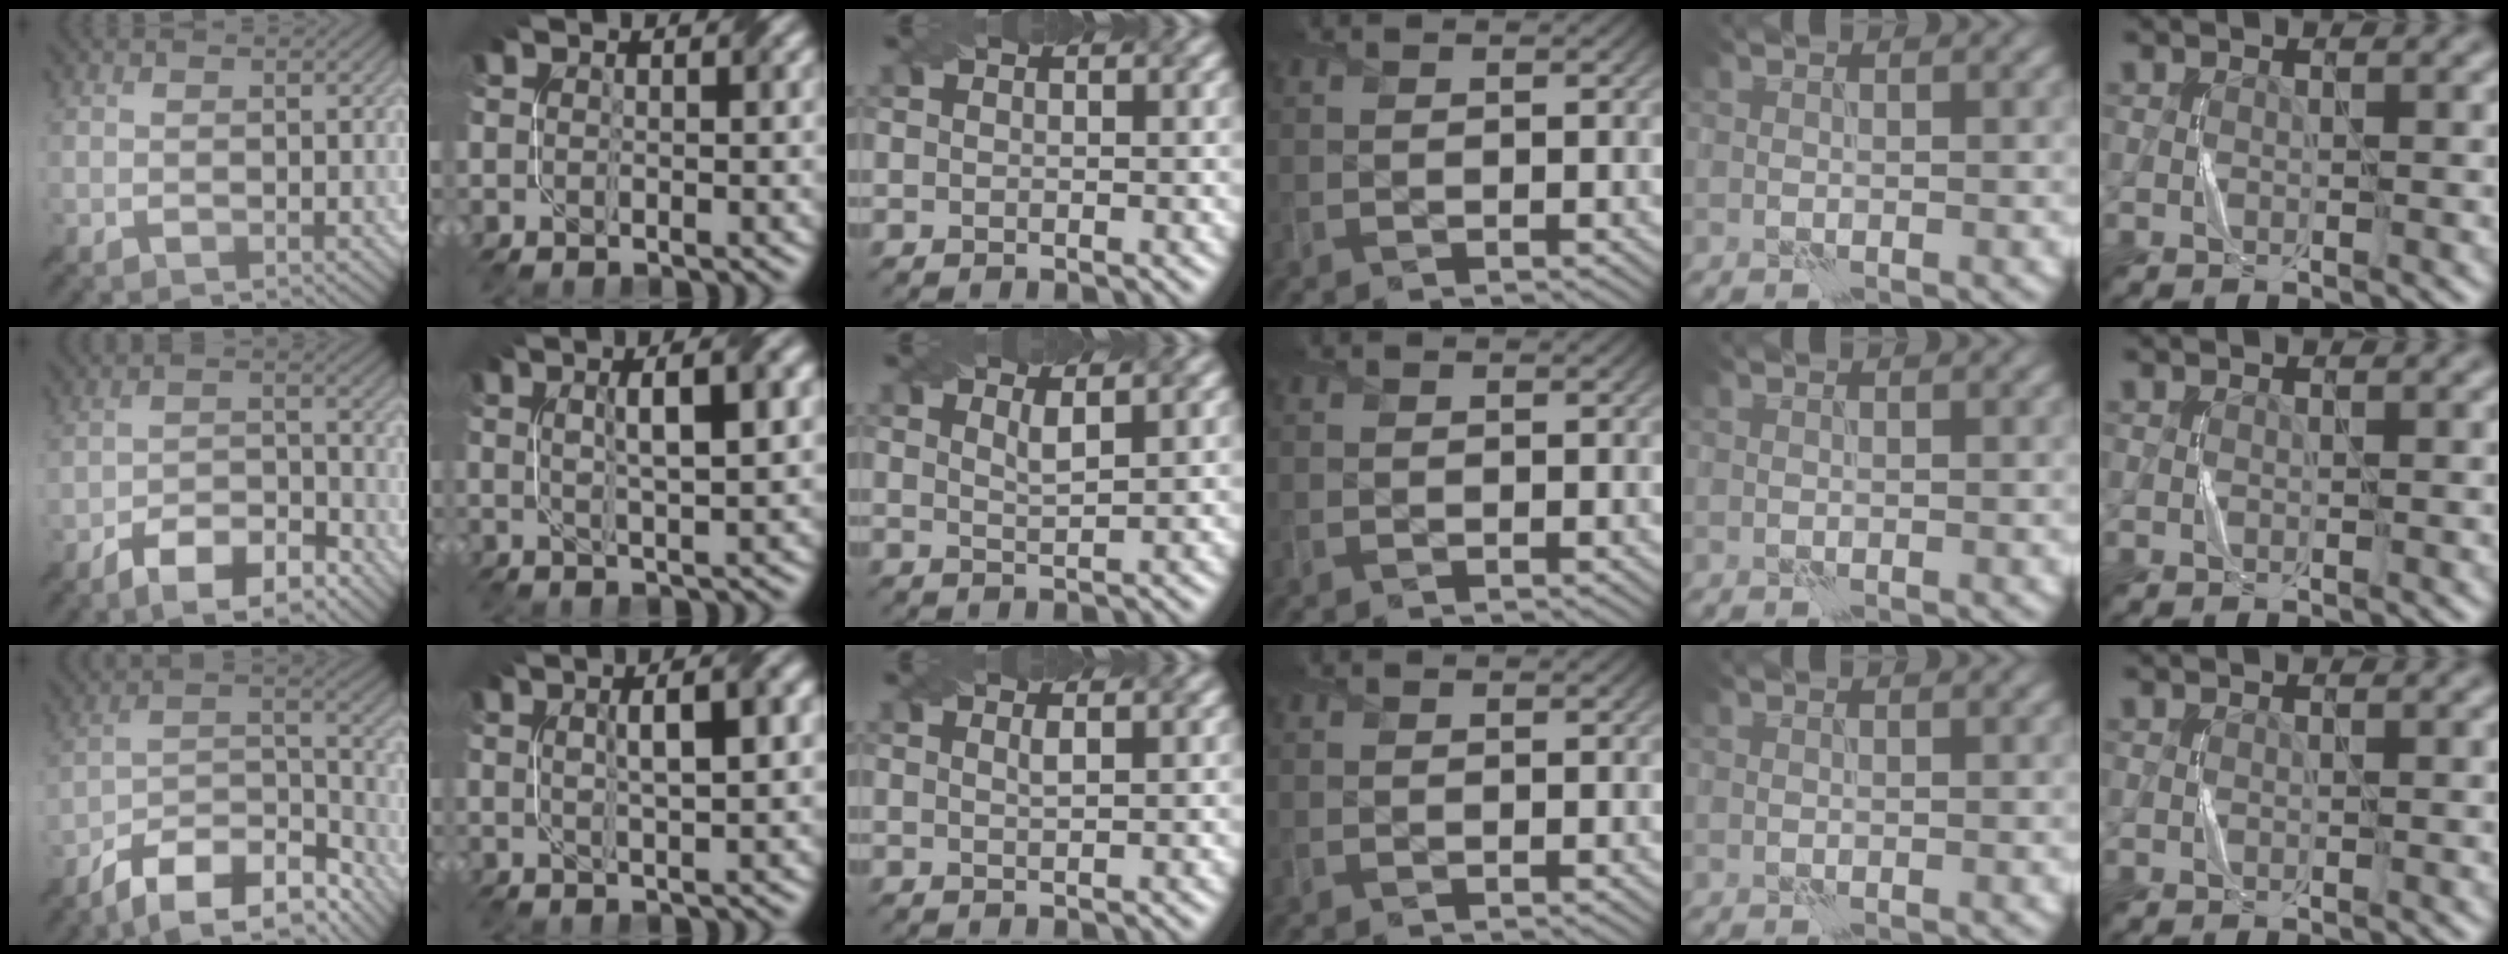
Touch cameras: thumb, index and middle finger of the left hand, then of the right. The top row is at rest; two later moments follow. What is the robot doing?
{"motion": "twist", "object": "screw"}